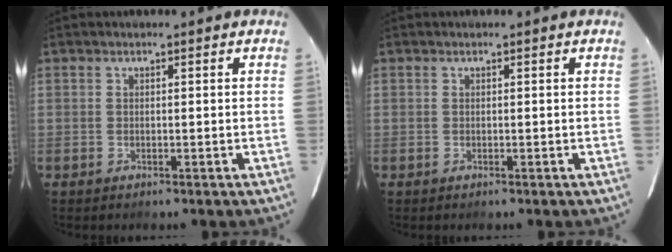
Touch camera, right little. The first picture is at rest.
{"total": 0.0}